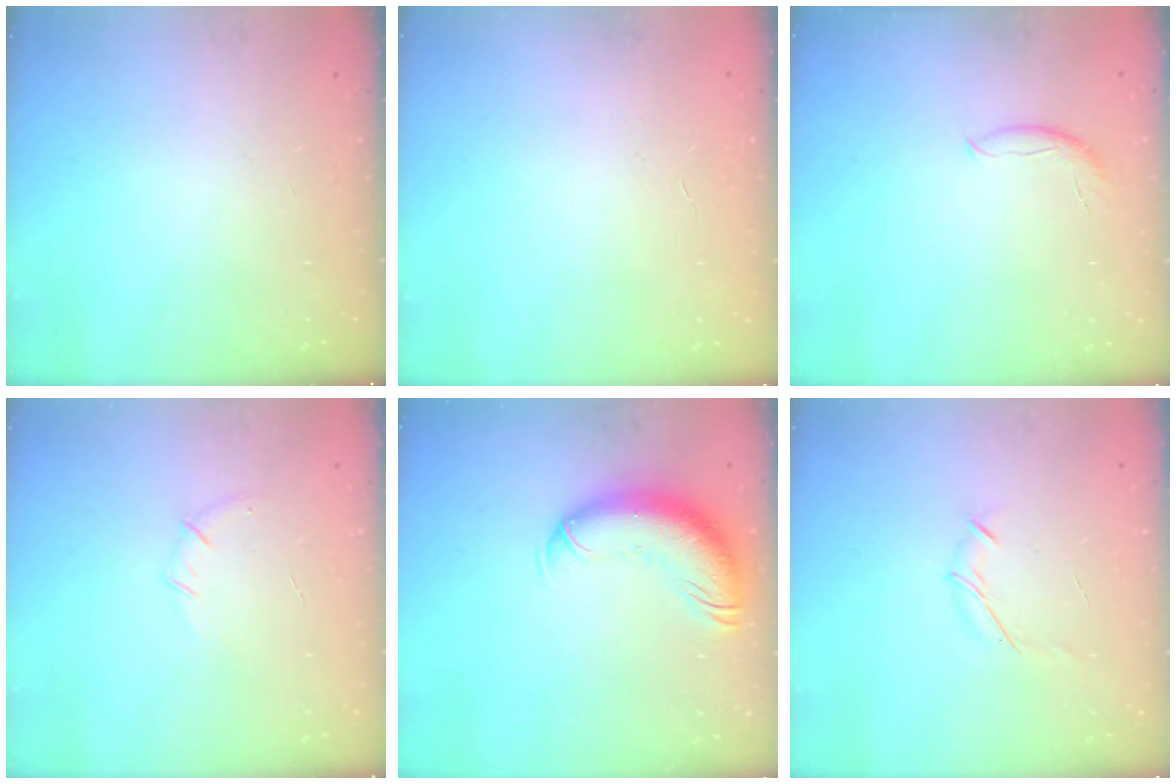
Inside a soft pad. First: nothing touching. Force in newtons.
{"total": 0.0}
{"total": 5.7, "press": 5.6, "slide": 0.6}
{"total": 4.8, "press": 4.6, "slide": 1.3}
{"total": 13.2, "press": 12.8, "slide": 3.3}
{"total": 5.3, "press": 5.1, "slide": 1.1}